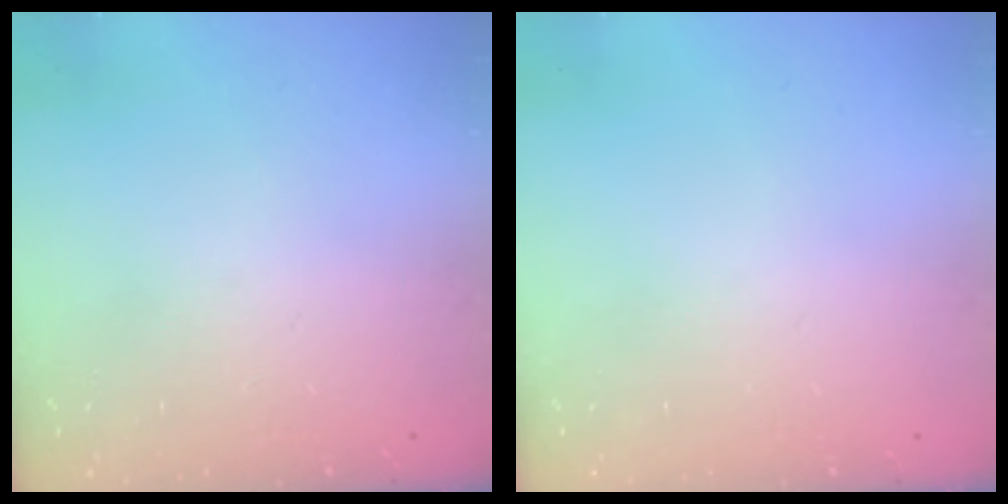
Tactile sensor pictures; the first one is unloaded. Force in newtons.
{"total": 0.0}